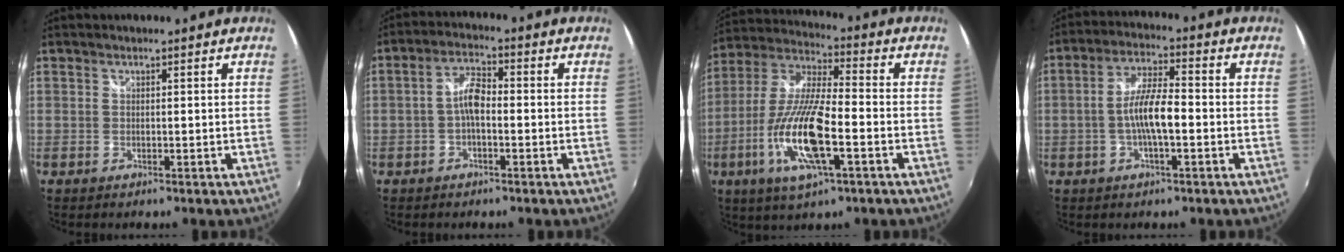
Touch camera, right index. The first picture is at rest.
{"total": 4.5, "force": [-1.2, 1.8, 3.9], "torque": [-0.079, 0.015, -0.026]}
{"total": 17.2, "force": [-5.7, 4.4, 15.6], "torque": [-0.326, -0.017, -0.114]}
{"total": 7.8, "force": [-1.8, 1.7, 7.4], "torque": [-0.145, 0.008, -0.034]}